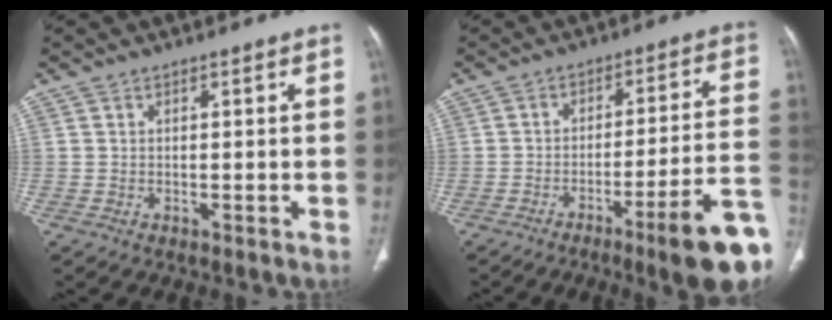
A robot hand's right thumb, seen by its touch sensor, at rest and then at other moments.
{"total": 16.2, "force": [-7.8, 1.5, 14.1], "torque": [-0.157, 0.043, -0.107]}